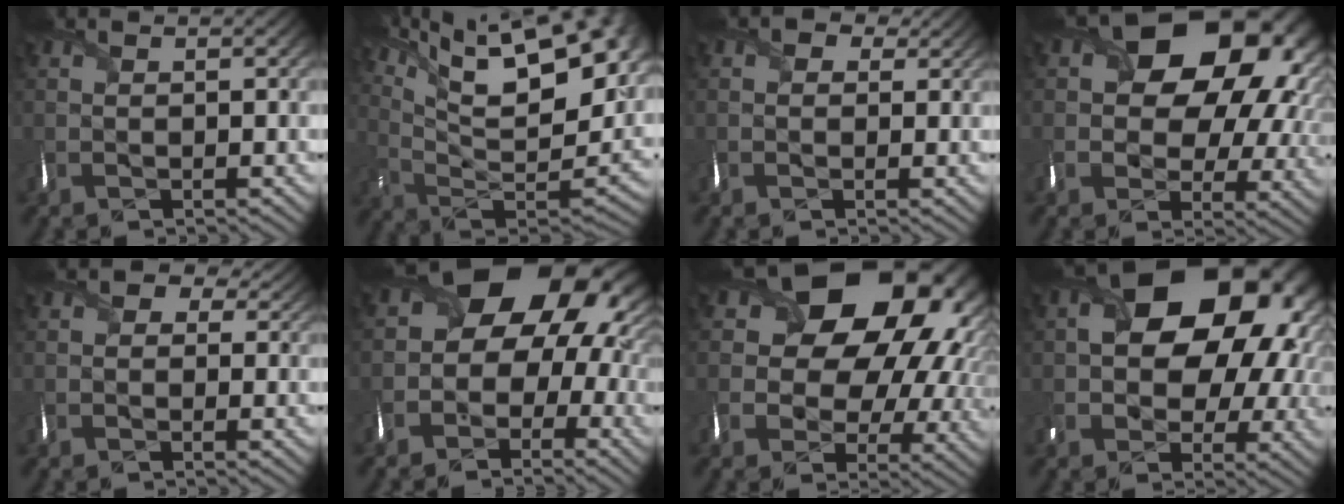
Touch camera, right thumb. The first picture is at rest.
{"total": 21.7, "force": [12.0, 9.7, 15.2], "torque": [-0.250, 0.037, 0.206]}
{"total": 2.9, "force": [1.0, 2.4, 1.3], "torque": [-0.020, -0.002, 0.007]}
{"total": 17.3, "force": [4.8, 12.3, 11.2], "torque": [-0.154, 0.004, 0.084]}
{"total": 4.7, "force": [1.5, 3.8, 2.4], "torque": [-0.037, 0.009, 0.005]}
{"total": 13.9, "force": [0.4, 10.6, 9.1], "torque": [-0.140, -0.019, 0.002]}
{"total": 19.5, "force": [6.0, 14.6, 11.6], "torque": [-0.201, 0.013, 0.119]}
{"total": 16.1, "force": [3.1, 11.2, 11.2], "torque": [-0.166, -0.003, 0.058]}